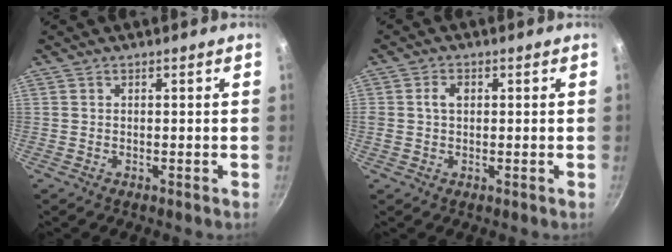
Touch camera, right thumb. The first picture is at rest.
{"total": 2.8, "force": [0.5, 1.9, 1.9], "torque": [-0.027, 0.004, 0.007]}